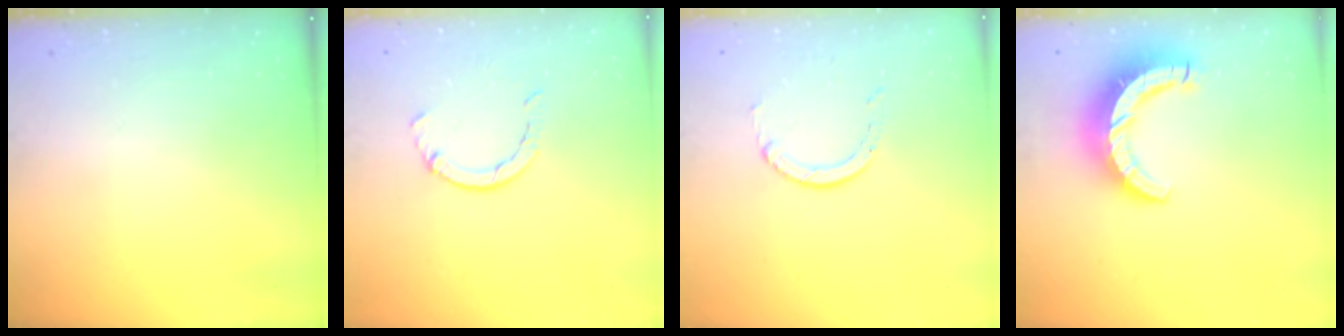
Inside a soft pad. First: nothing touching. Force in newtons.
{"total": 2.9, "press": 2.9, "slide": 0.4}
{"total": 1.5, "press": 1.5, "slide": 0.2}
{"total": 11.4, "press": 11.3, "slide": 1.1}